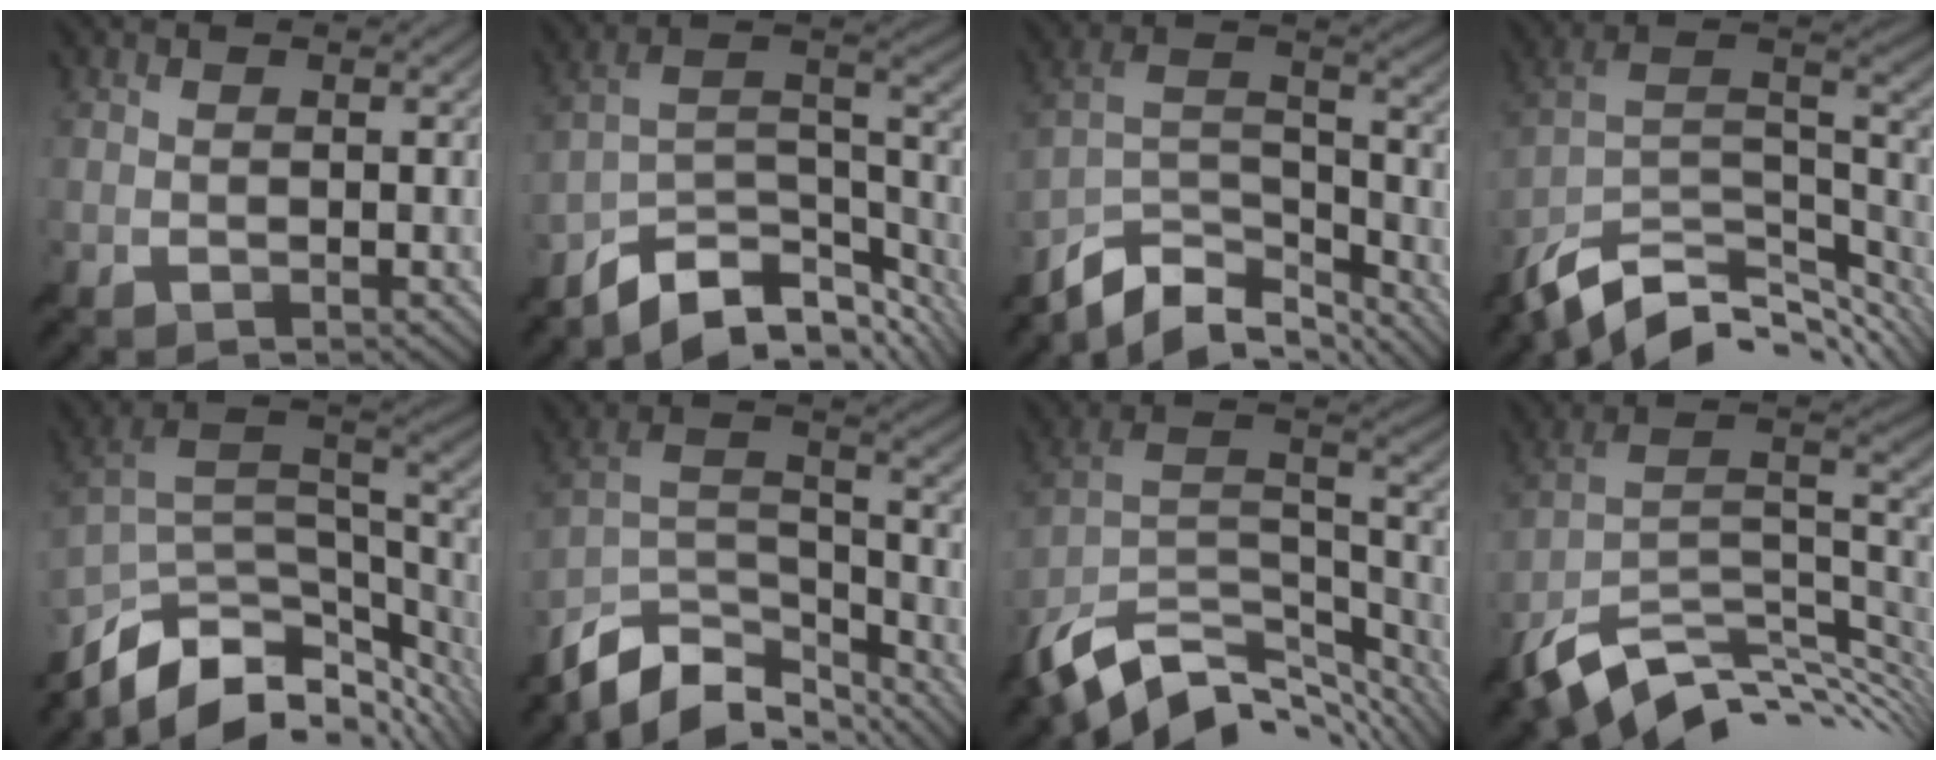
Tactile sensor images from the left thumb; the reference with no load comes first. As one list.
[{"total": 12.0, "force": [-9.2, 4.7, 6.1], "torque": [-0.116, -0.001, -0.155]}, {"total": 11.5, "force": [-8.8, 4.9, 5.7], "torque": [-0.125, -0.002, -0.164]}, {"total": 13.1, "force": [-8.4, 5.9, 8.2], "torque": [-0.200, -0.009, -0.143]}, {"total": 13.2, "force": [-7.0, 5.9, 9.4], "torque": [-0.227, -0.025, -0.107]}, {"total": 12.6, "force": [-9.9, 5.1, 5.9], "torque": [-0.132, 0.005, -0.186]}, {"total": 13.7, "force": [-9.4, 6.4, 7.7], "torque": [-0.194, -0.011, -0.156]}, {"total": 12.9, "force": [-7.0, 5.9, 9.1], "torque": [-0.201, -0.012, -0.122]}]